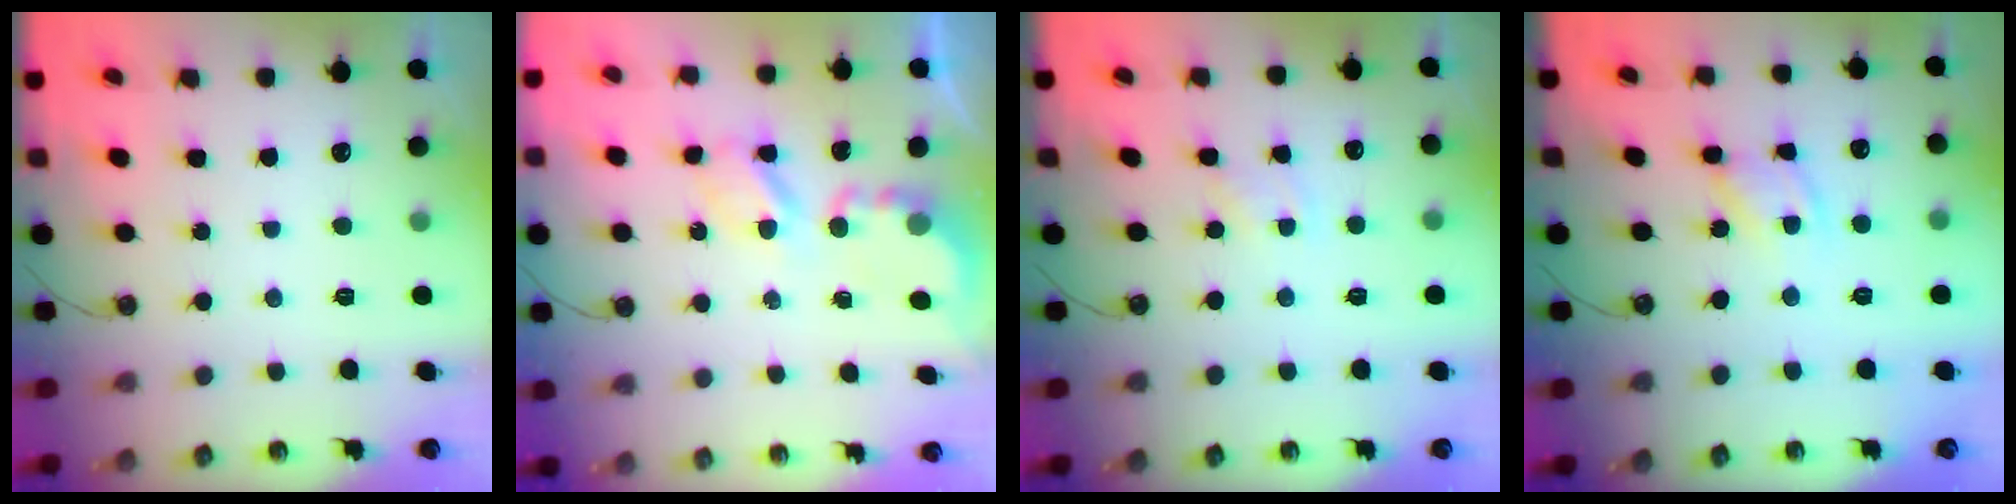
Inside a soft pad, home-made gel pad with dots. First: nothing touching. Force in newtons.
{"total": 5.4, "press": 5.4, "slide": 0.2}
{"total": 1.5, "press": 1.5, "slide": 0.3}
{"total": 9.5, "press": 9.4, "slide": 0.6}